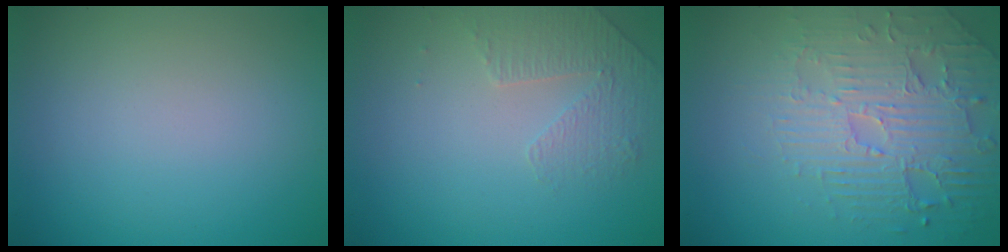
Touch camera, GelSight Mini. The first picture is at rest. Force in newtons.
{"total": 1.6, "press": 1.2, "slide": 1.1}
{"total": 4.4, "press": 4.1, "slide": 1.5}